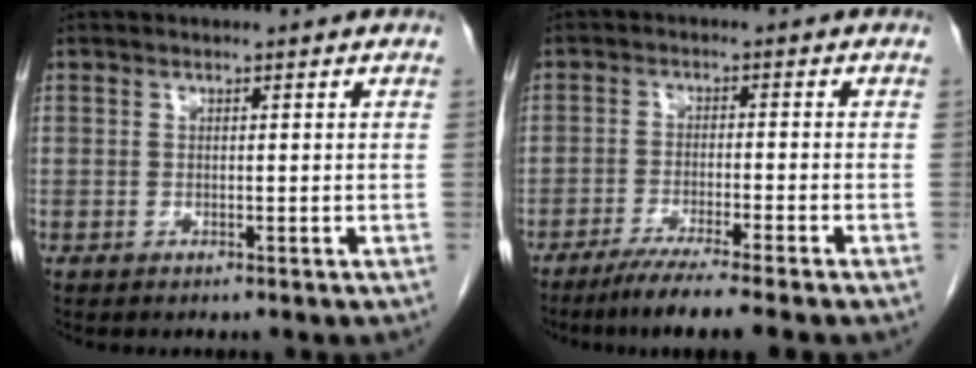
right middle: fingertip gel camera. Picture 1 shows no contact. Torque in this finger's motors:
{"motor_torque": [1.09, -1.05, 0.13, 0.05]}